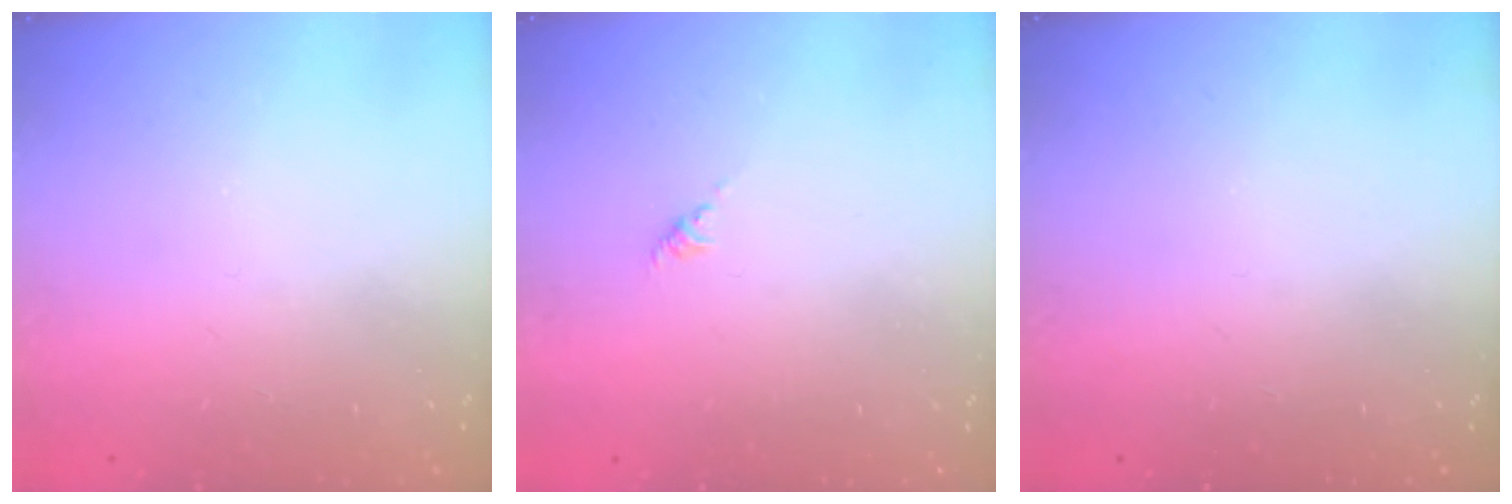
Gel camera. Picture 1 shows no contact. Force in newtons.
{"total": 0.0}
{"total": 0.0}